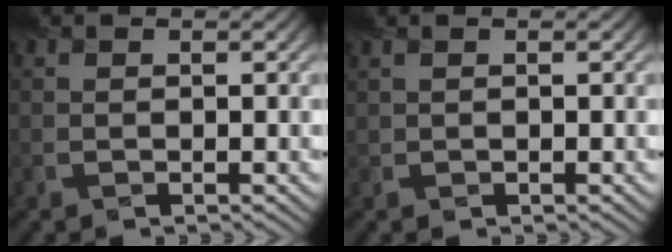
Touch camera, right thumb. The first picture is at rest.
{"total": 0.0}